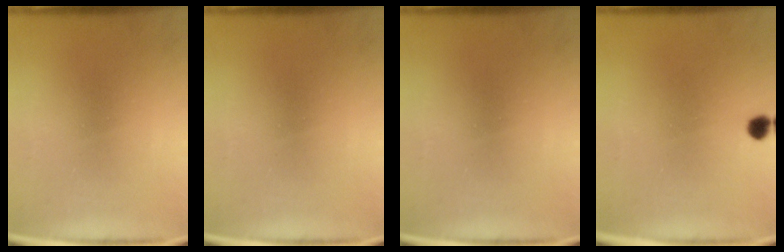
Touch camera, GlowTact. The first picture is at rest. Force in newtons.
{"total": 0.0}
{"total": 0.0}
{"total": 2.0}